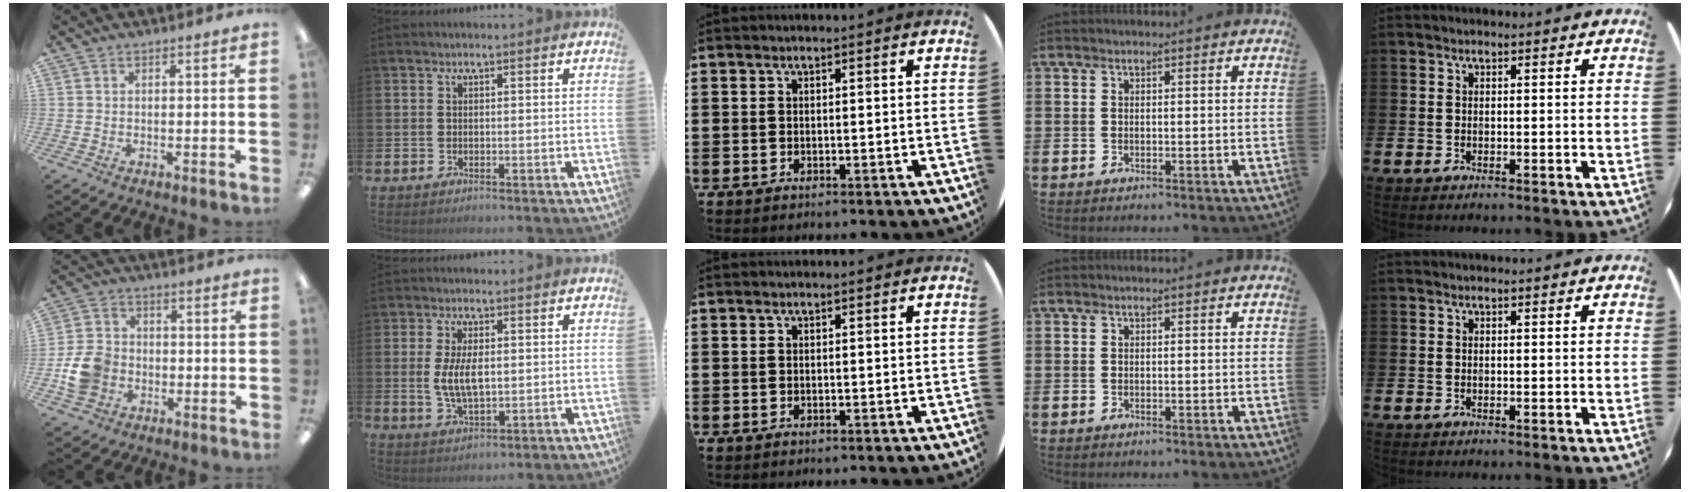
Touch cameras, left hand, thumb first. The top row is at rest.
{"thumb": {"total": 9.4, "force": [-2.2, 7.8, 4.7], "torque": [-0.104, 0.020, -0.040]}, "index": {"total": 5.3, "force": [0.7, 2.5, 4.7], "torque": [-0.089, -0.001, 0.005]}}